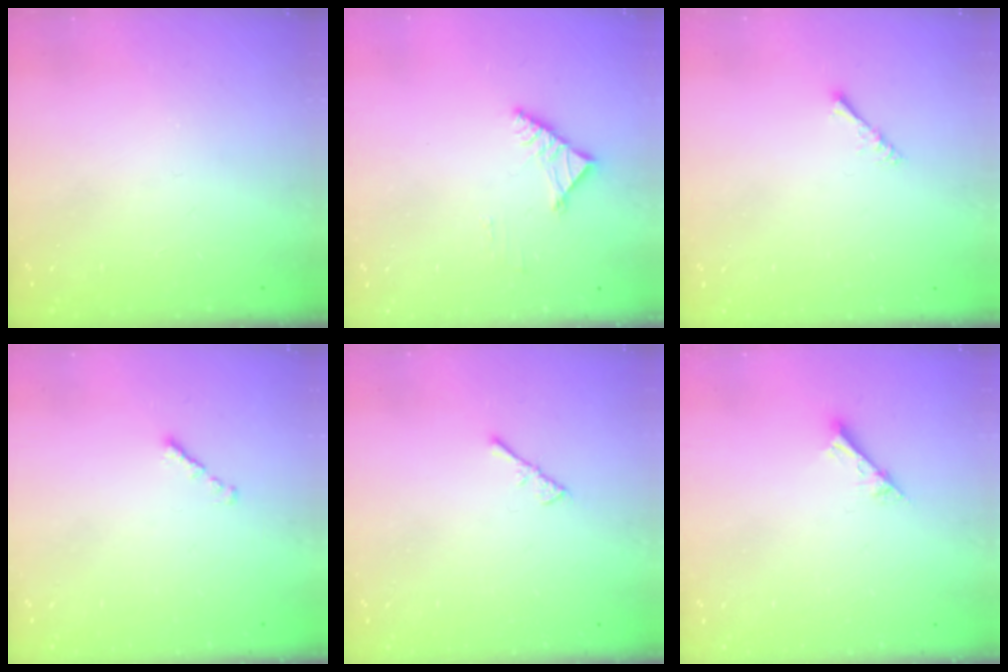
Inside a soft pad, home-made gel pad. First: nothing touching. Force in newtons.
{"total": 3.4, "press": 3.3, "slide": 0.8}
{"total": 1.4, "press": 1.3, "slide": 0.3}
{"total": 1.3, "press": 1.1, "slide": 0.6}
{"total": 2.2, "press": 2.1, "slide": 0.5}
{"total": 2.6, "press": 2.6, "slide": 0.2}